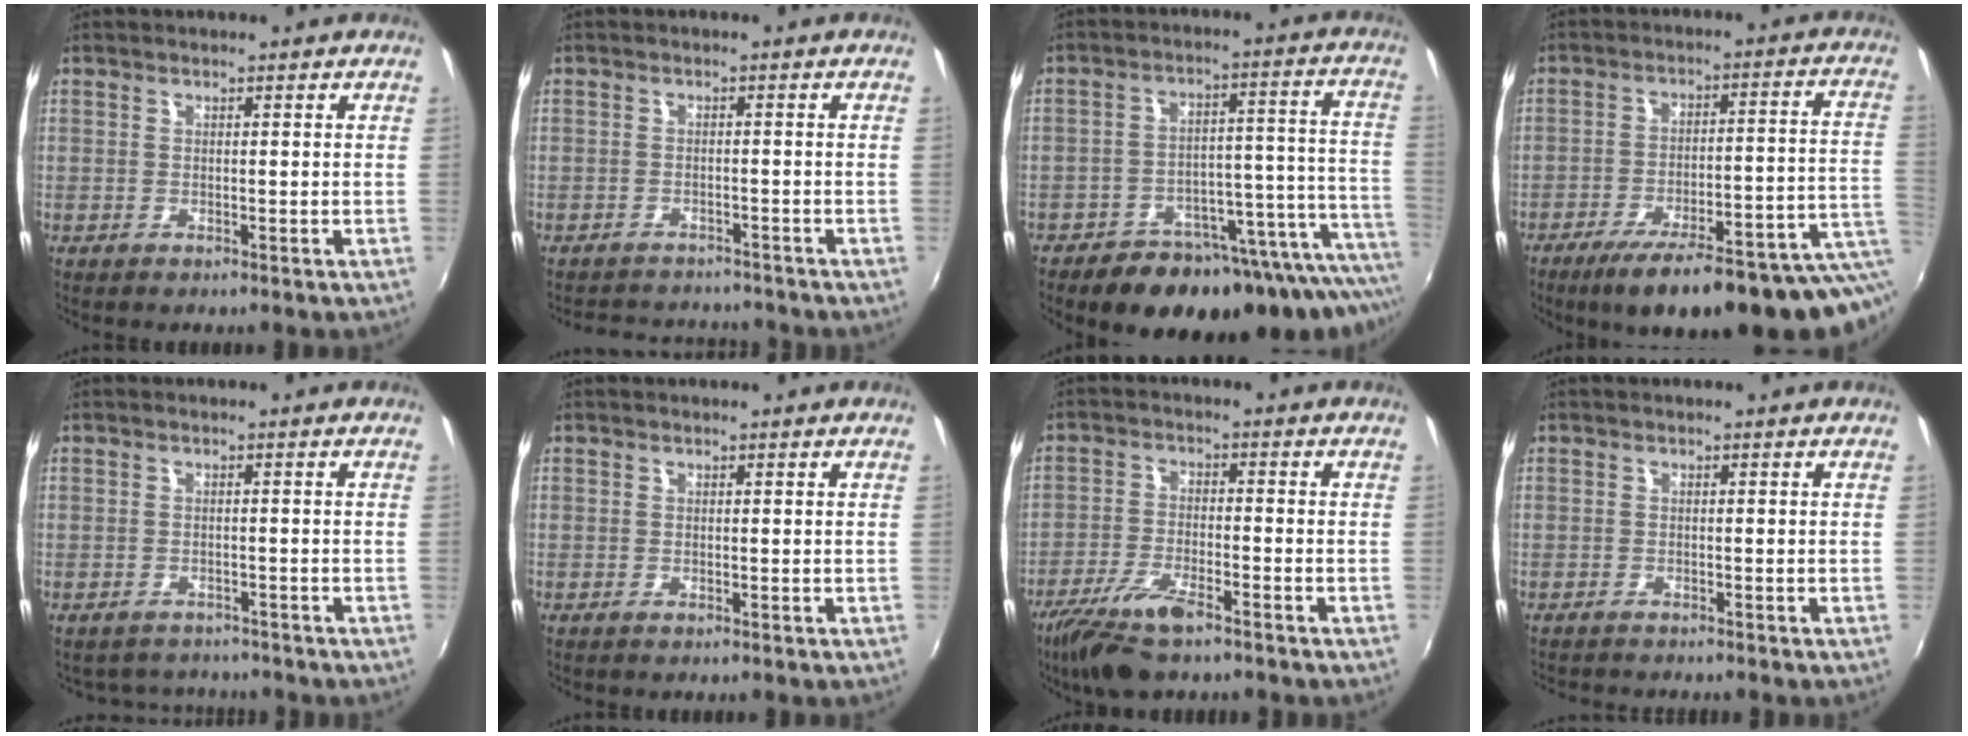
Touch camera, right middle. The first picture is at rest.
{"total": 7.7, "force": [-7.1, 2.5, 1.7], "torque": [-0.044, 0.008, -0.099]}
{"total": 22.0, "force": [-17.7, 7.1, 11.0], "torque": [-0.137, -0.011, -0.244]}
{"total": 20.4, "force": [-11.5, 3.5, 16.5], "torque": [-0.217, -0.034, -0.151]}
{"total": 4.6, "force": [-4.2, 1.9, 0.3], "torque": [-0.015, -0.005, -0.062]}
{"total": 0.0}
{"total": 10.0, "force": [-7.0, 2.9, 6.5], "torque": [-0.151, -0.024, -0.136]}
{"total": 2.1, "force": [-2.1, 0.3, 0.4], "torque": [-0.016, -0.014, -0.037]}